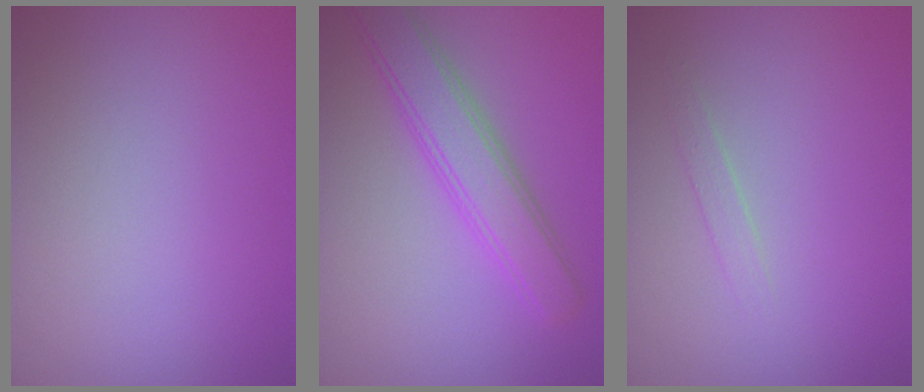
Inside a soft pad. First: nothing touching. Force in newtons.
{"total": 4.5, "press": 4.5, "slide": 0.1}
{"total": 0.9, "press": 0.9, "slide": 0.1}